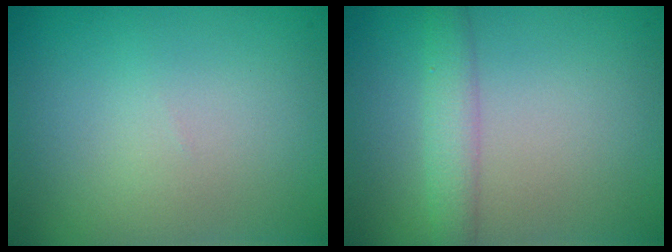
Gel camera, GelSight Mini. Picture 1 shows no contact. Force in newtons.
{"total": 2.7, "press": 2.7, "slide": 0.2}